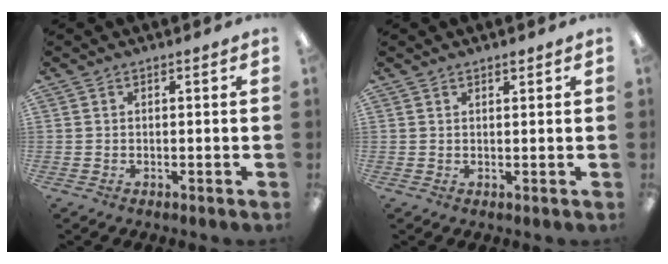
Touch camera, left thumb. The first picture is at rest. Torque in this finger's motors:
{"motor_torque": [-0.44, -0.31, -0.01, -0.02, 0.01]}